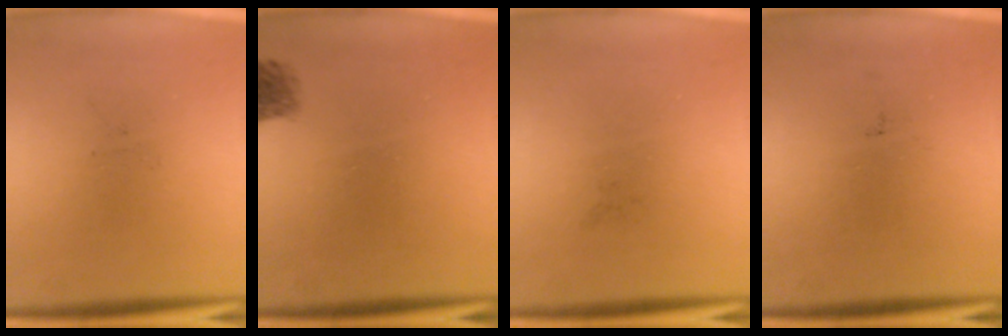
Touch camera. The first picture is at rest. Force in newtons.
{"total": 1.8}
{"total": 0.0}
{"total": 0.0}